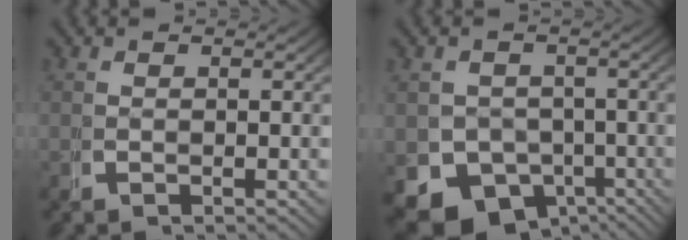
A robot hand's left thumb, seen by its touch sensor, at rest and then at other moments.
{"total": 13.2, "force": [-6.5, 10.2, 5.5], "torque": [-0.118, -0.068, -0.087]}